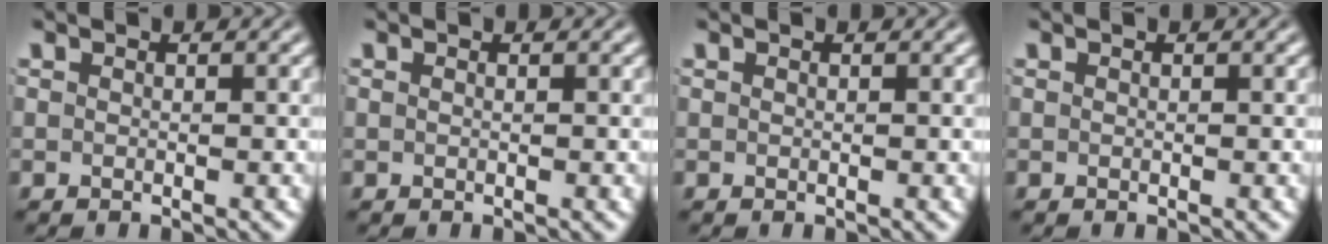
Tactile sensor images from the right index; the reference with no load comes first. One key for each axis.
{"total": 0.0}
{"total": 0.0}
{"total": 0.0}